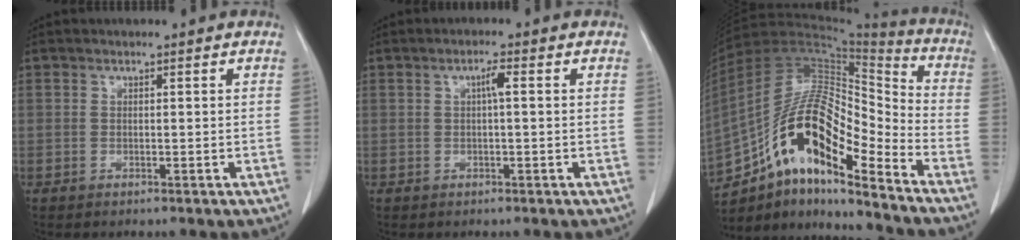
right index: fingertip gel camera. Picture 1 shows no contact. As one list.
[{"total": 1.8, "force": [0.3, 0.2, 1.8], "torque": [-0.032, 0.004, 0.005]}, {"total": 18.0, "force": [-10.6, 4.6, 13.7], "torque": [-0.252, 0.038, -0.181]}]